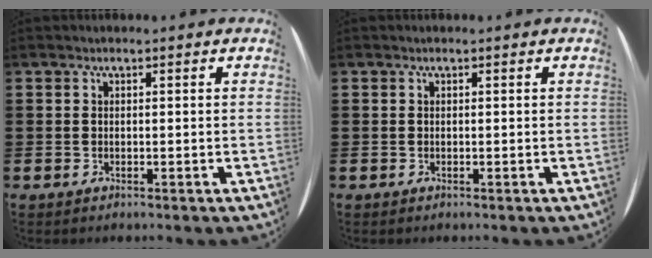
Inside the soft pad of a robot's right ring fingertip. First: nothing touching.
{"total": 0.0}